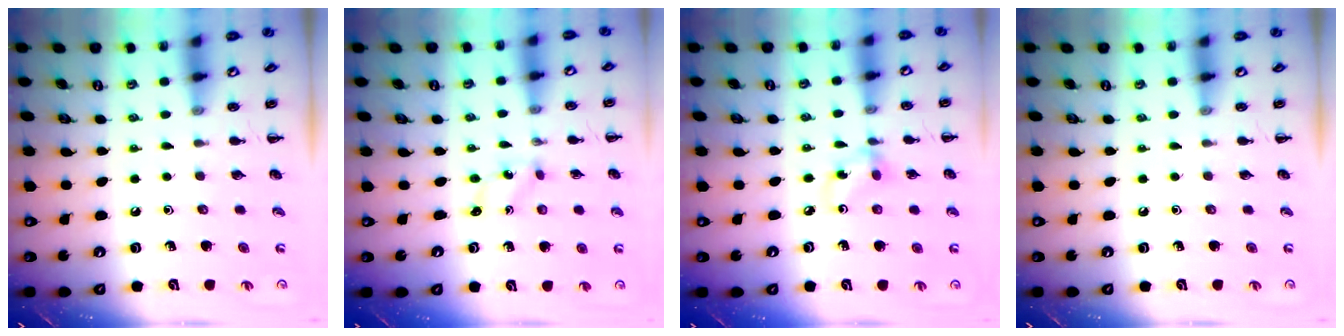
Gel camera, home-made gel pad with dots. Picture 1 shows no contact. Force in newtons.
{"total": 0.0}
{"total": 4.0, "press": 3.8, "slide": 1.2}
{"total": 0.0}